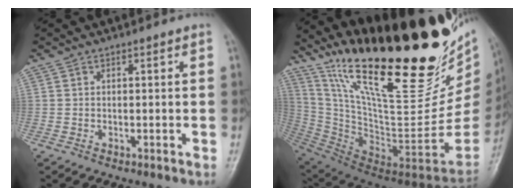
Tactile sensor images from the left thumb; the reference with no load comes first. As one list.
[{"total": 39.1, "force": [24.2, 11.9, 28.3], "torque": [-0.377, -0.085, 0.409]}]